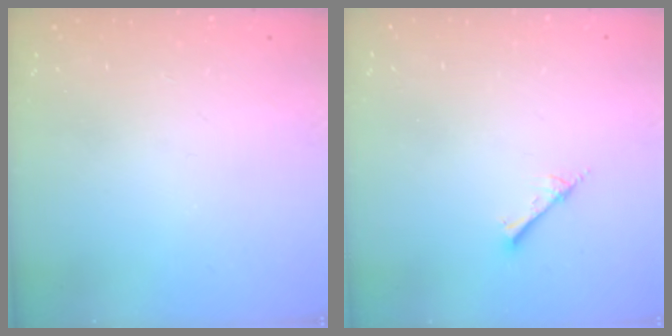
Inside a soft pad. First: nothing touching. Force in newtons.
{"total": 2.0, "press": 2.0, "slide": 0.2}